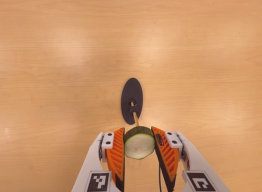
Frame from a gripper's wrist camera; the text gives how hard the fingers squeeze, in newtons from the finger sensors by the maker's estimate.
{"total": 12.1, "left": 11.0, "right": 13.1}